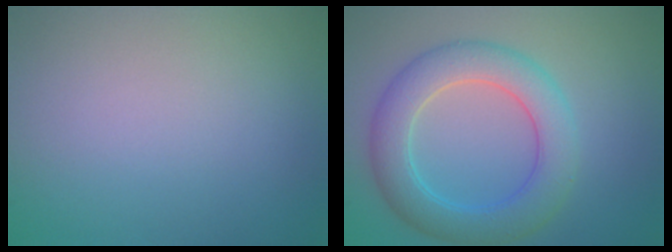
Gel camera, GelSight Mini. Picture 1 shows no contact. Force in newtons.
{"total": 5.8, "press": 5.8, "slide": 0.1}